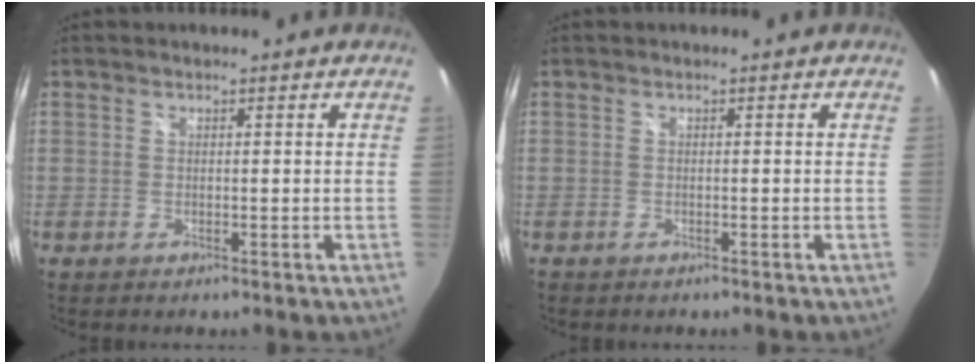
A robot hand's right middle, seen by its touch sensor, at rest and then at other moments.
{"total": 0.6, "force": [-0.4, 0.4, 0.1], "torque": [-0.004, -0.002, -0.008]}